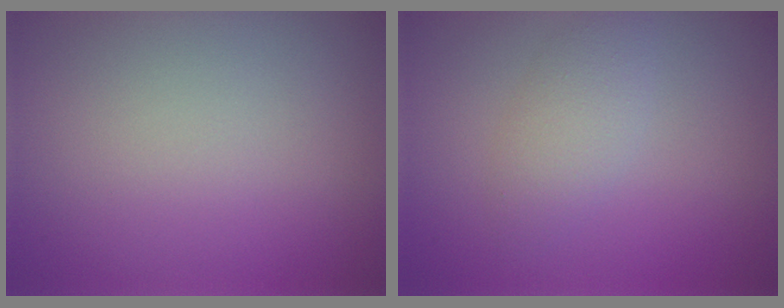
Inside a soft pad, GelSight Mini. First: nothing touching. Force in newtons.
{"total": 2.4, "press": 2.4, "slide": 0.1}